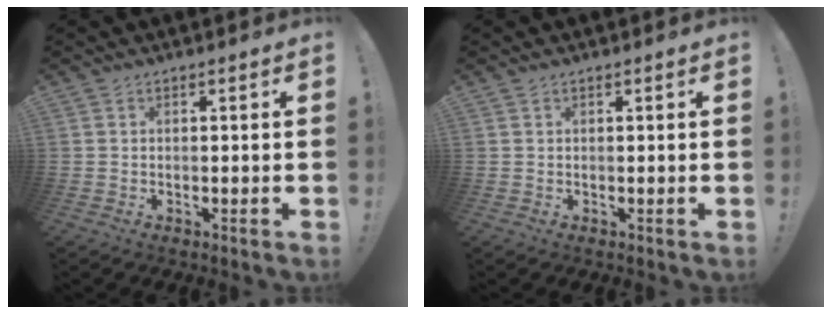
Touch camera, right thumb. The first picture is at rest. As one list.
[{"total": 0.0}]